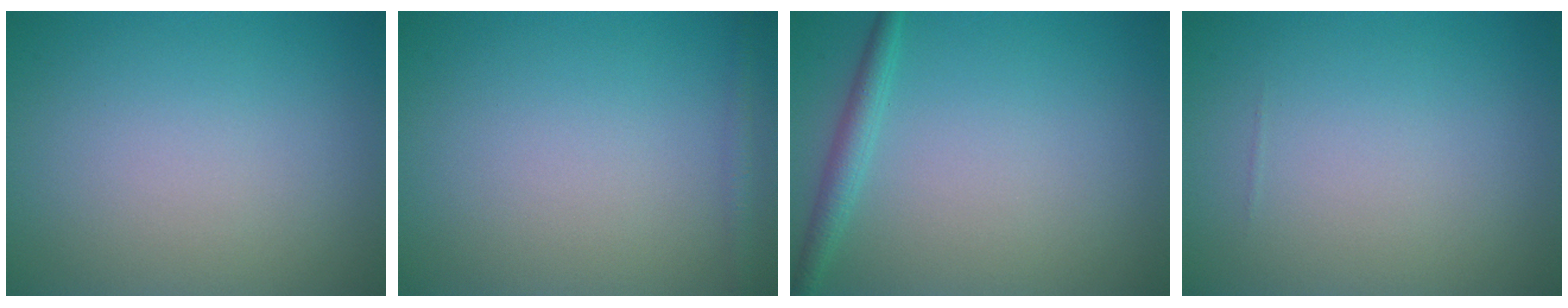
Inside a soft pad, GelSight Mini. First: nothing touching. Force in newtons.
{"total": 1.0, "press": 1.0, "slide": 0.1}
{"total": 1.8, "press": 1.8, "slide": 0.1}
{"total": 0.0}